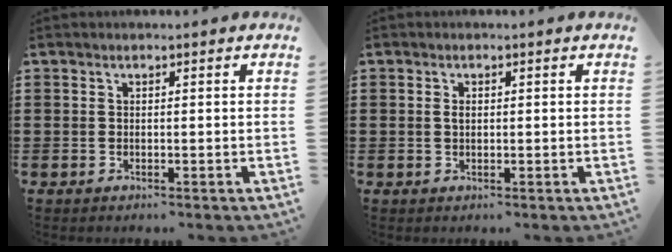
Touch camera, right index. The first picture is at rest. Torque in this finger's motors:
{"motor_torque": [0.50, -0.24, 0.23, 0.02]}